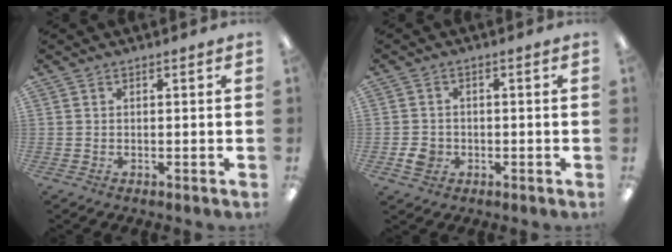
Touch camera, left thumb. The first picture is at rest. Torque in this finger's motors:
{"motor_torque": [0.07, 0.23, -0.01, -0.06, 0.00]}